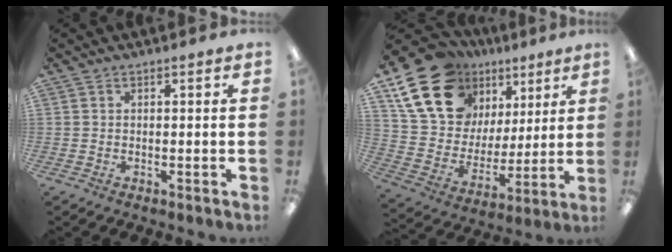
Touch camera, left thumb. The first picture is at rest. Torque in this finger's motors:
{"motor_torque": [1.54, 1.56, 1.52, -1.25, 0.19]}